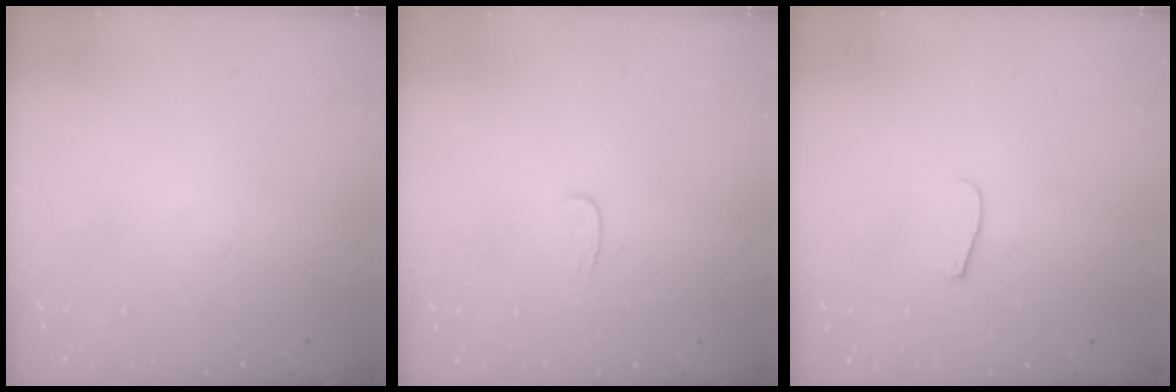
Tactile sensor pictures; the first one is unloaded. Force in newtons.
{"total": 3.5, "press": 3.5, "slide": 0.4}
{"total": 5.3, "press": 5.2, "slide": 0.6}